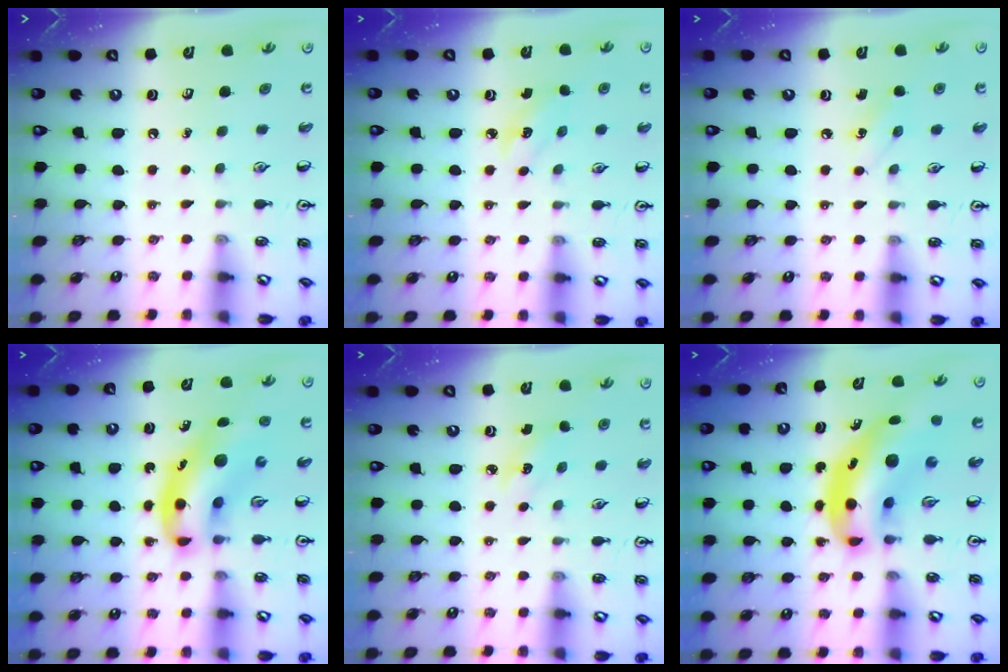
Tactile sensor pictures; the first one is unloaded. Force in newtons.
{"total": 2.4, "press": 2.2, "slide": 0.9}
{"total": 3.7, "press": 3.5, "slide": 1.2}
{"total": 9.8, "press": 9.4, "slide": 2.7}
{"total": 2.5, "press": 2.4, "slide": 0.9}
{"total": 9.6, "press": 9.1, "slide": 2.9}